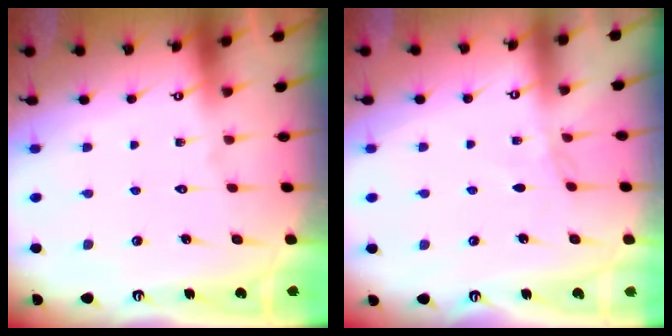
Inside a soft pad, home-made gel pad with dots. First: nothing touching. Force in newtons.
{"total": 2.5, "press": 2.5, "slide": 0.4}